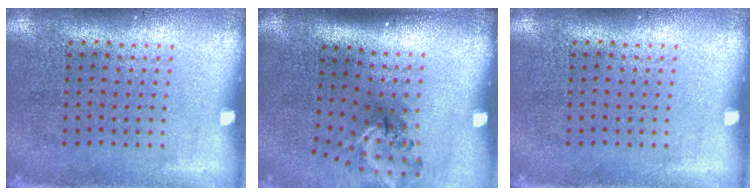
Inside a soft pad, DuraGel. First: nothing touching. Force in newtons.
{"total": 1.7, "press": 1.2, "slide": 1.3}
{"total": 0.0}